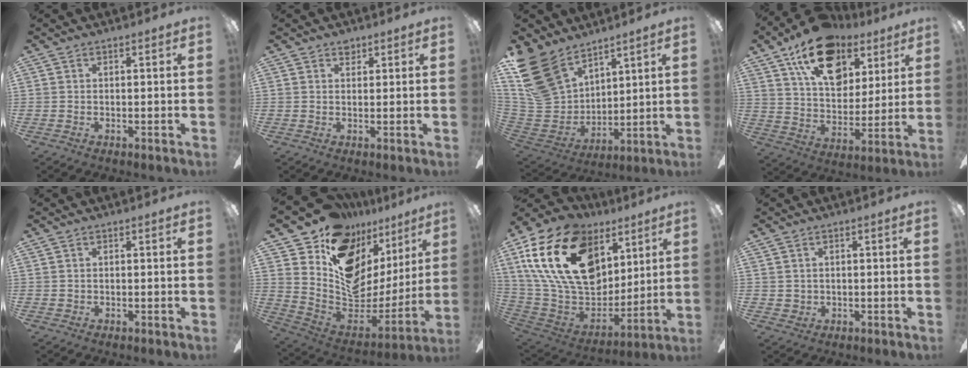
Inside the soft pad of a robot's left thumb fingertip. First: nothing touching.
{"total": 1.7, "force": [1.4, 1.0, 0.4], "torque": [-0.002, -0.002, 0.024]}
{"total": 19.3, "force": [12.9, 11.5, 8.6], "torque": [-0.218, -0.062, 0.251]}
{"total": 20.0, "force": [11.8, 11.9, 10.9], "torque": [-0.174, -0.050, 0.208]}
{"total": 0.0}
{"total": 16.2, "force": [9.9, 10.2, 7.8], "torque": [-0.124, -0.076, 0.186]}
{"total": 28.0, "force": [10.7, 17.8, 18.8], "torque": [-0.386, -0.031, 0.204]}
{"total": 1.7, "force": [0.7, 1.6, 0.1], "torque": [-0.005, 0.003, 0.011]}